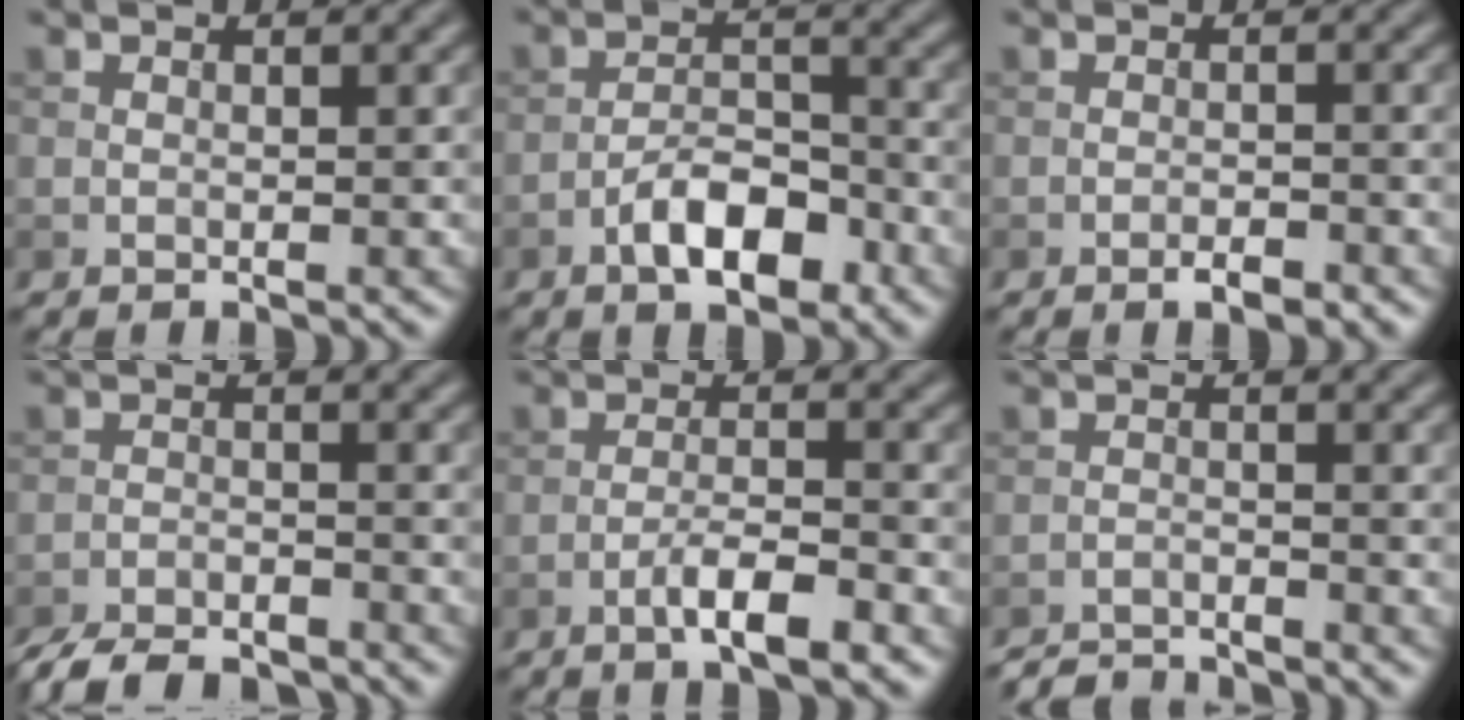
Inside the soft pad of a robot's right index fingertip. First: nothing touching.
{"total": 5.0, "force": [-2.7, 2.2, 3.6], "torque": [-0.052, 0.010, -0.047]}
{"total": 1.5, "force": [-1.0, 0.4, 1.1], "torque": [-0.016, 0.000, -0.016]}
{"total": 5.6, "force": [-5.1, 1.4, 1.9], "torque": [-0.029, -0.013, -0.094]}
{"total": 3.7, "force": [-2.1, 0.8, 2.9], "torque": [-0.055, 0.006, -0.041]}
{"total": 3.0, "force": [-3.0, 0.3, 0.4], "torque": [-0.002, -0.002, -0.059]}